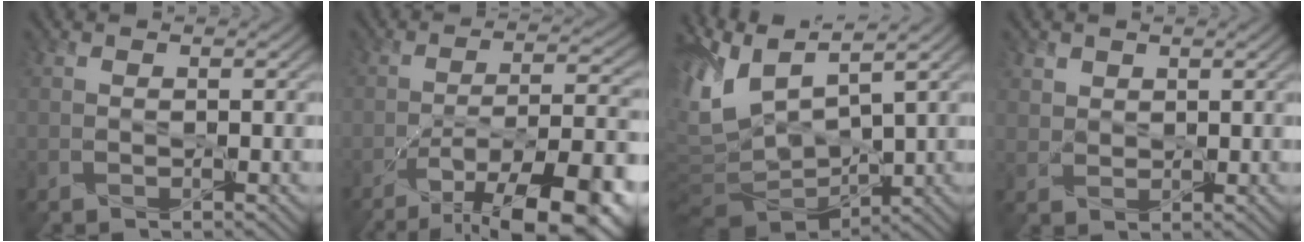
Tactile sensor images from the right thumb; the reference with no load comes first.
{"total": 16.0, "force": [-10.3, 4.7, 11.3], "torque": [-0.161, -0.007, -0.151]}
{"total": 9.9, "force": [3.4, 3.9, 8.5], "torque": [-0.209, 0.007, 0.079]}
{"total": 2.3, "force": [1.6, 1.6, 0.6], "torque": [-0.022, -0.008, 0.039]}